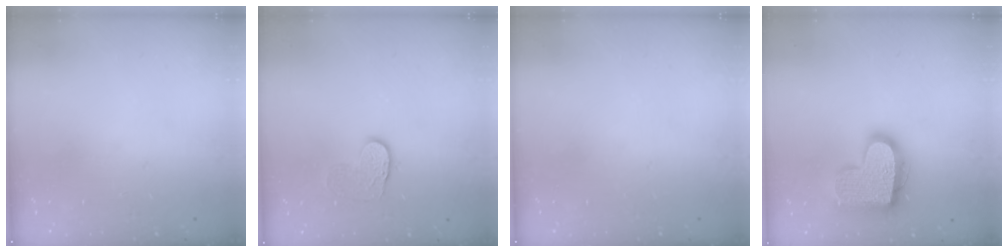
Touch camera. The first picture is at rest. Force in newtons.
{"total": 7.6, "press": 7.6, "slide": 0.4}
{"total": 0.0}
{"total": 18.5, "press": 18.5, "slide": 1.0}